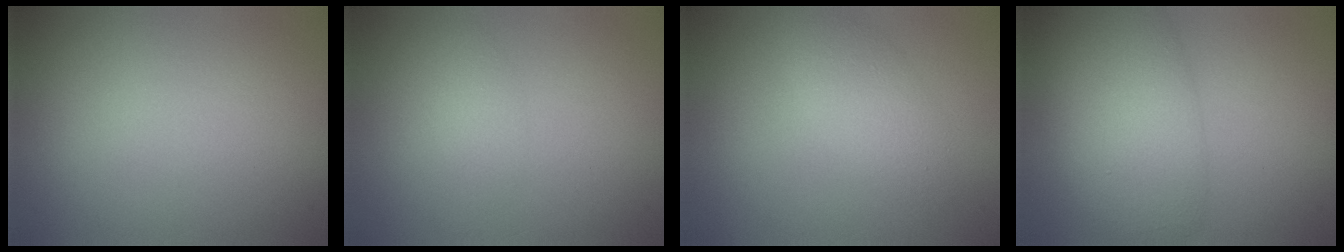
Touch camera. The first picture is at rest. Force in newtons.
{"total": 1.2, "press": 1.2, "slide": 0.1}
{"total": 2.5, "press": 2.5, "slide": 0.0}
{"total": 7.3, "press": 7.3, "slide": 0.3}